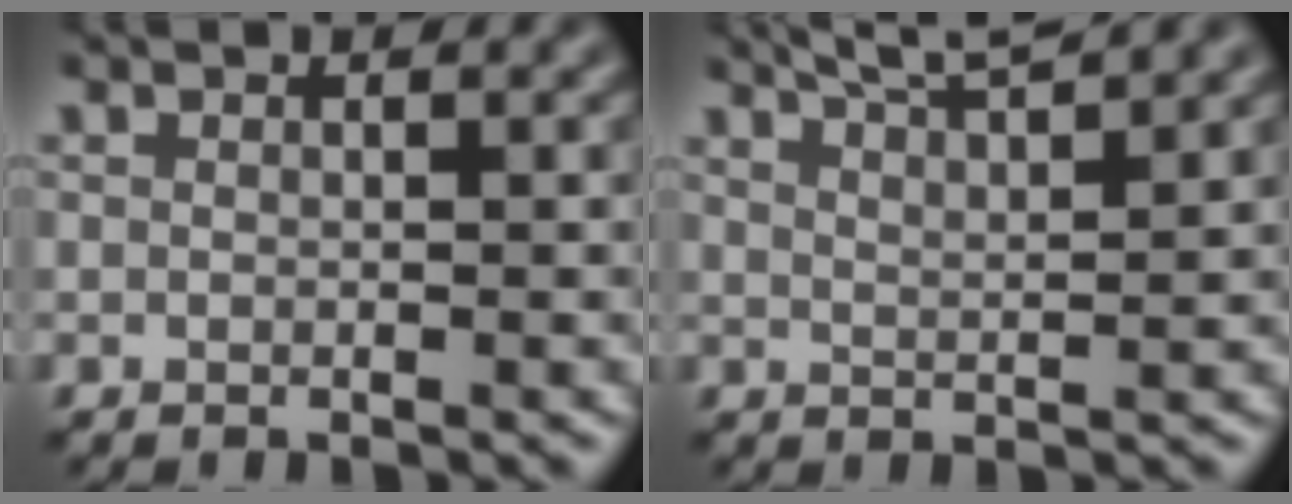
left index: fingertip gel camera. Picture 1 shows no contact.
{"total": 5.8, "force": [4.7, 1.3, 3.2], "torque": [-0.027, 0.028, 0.040]}